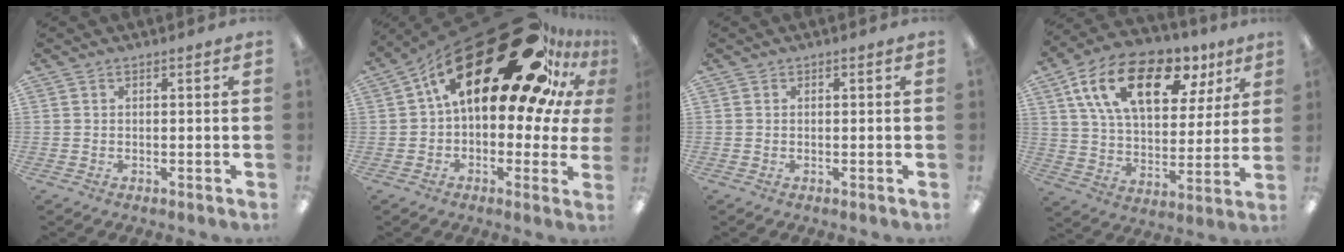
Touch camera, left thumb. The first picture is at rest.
{"total": 33.5, "force": [16.6, 16.3, 24.1], "torque": [-0.342, -0.113, 0.308]}
{"total": 0.0}
{"total": 20.9, "force": [11.0, 11.1, 14.0], "torque": [-0.239, -0.032, 0.188]}